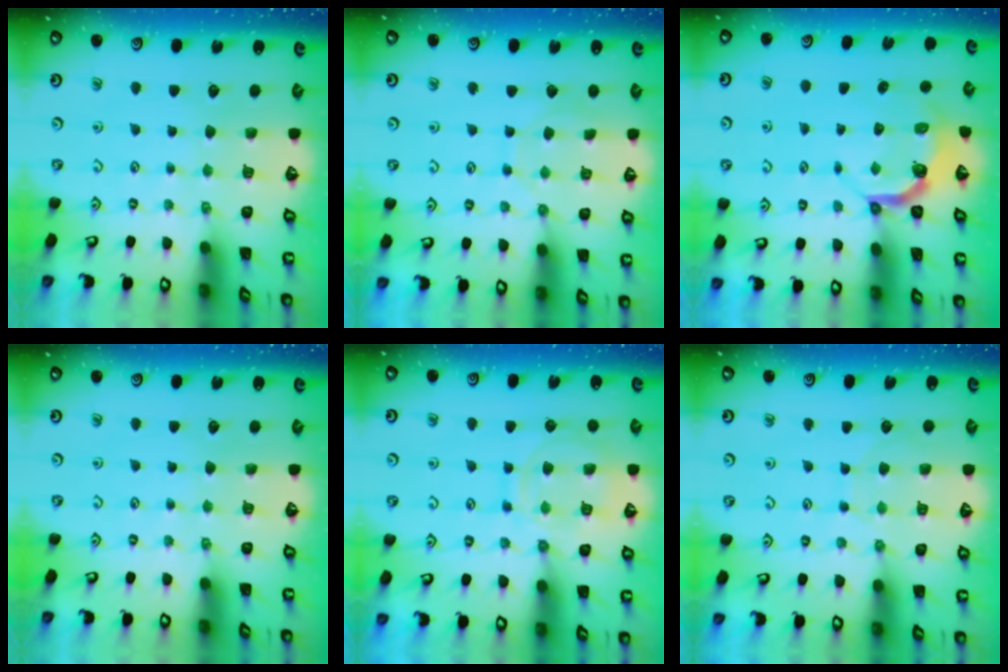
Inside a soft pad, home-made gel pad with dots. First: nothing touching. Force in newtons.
{"total": 7.2, "press": 7.2, "slide": 0.6}
{"total": 4.6, "press": 3.1, "slide": 3.3}
{"total": 0.0}
{"total": 12.8, "press": 12.7, "slide": 1.3}
{"total": 6.1, "press": 6.1, "slide": 0.4}